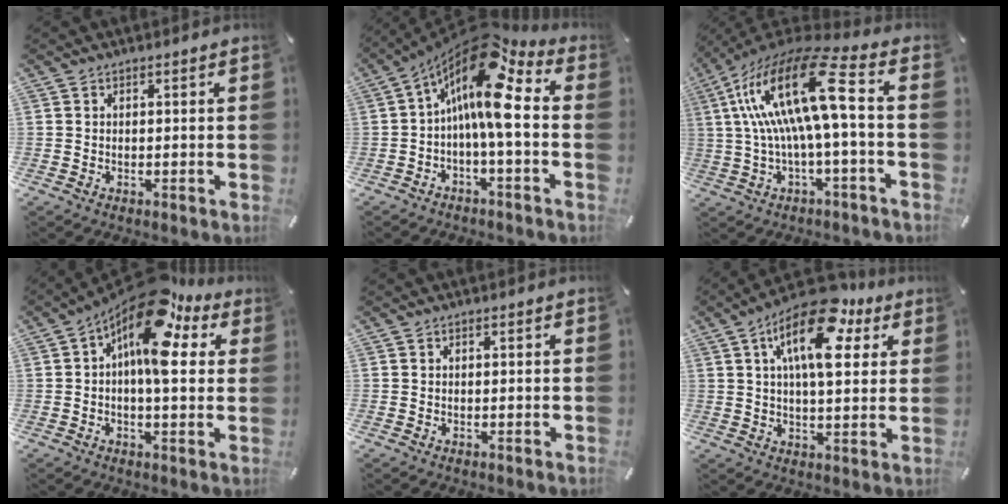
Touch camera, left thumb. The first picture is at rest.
{"total": 15.2, "force": [3.0, 4.8, 14.1], "torque": [-0.258, -0.032, 0.035]}
{"total": 21.1, "force": [3.0, 4.9, 20.3], "torque": [-0.427, -0.010, 0.036]}
{"total": 16.4, "force": [7.2, 6.8, 13.0], "torque": [-0.221, -0.051, 0.118]}
{"total": 0.0}
{"total": 17.4, "force": [8.1, 7.9, 13.2], "torque": [-0.209, -0.028, 0.130]}